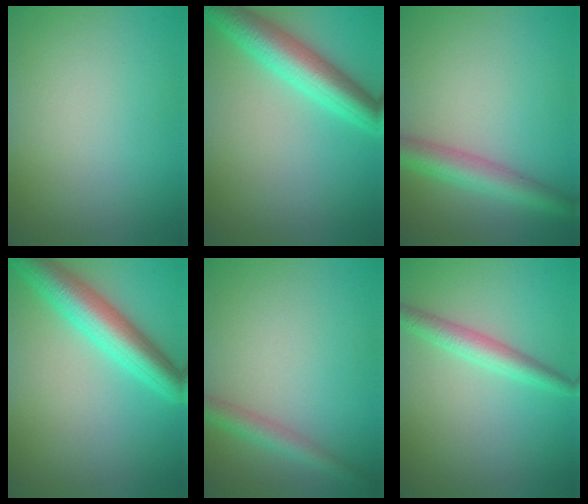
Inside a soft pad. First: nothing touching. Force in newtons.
{"total": 6.1, "press": 6.1, "slide": 0.1}
{"total": 4.1, "press": 4.1, "slide": 0.0}
{"total": 6.2, "press": 6.2, "slide": 0.3}
{"total": 2.4, "press": 2.4, "slide": 0.1}
{"total": 2.8, "press": 2.8, "slide": 0.1}